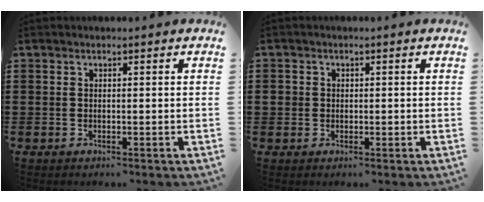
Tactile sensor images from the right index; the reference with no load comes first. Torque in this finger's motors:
{"motor_torque": [0.32, 0.34, 0.03, 0.00]}